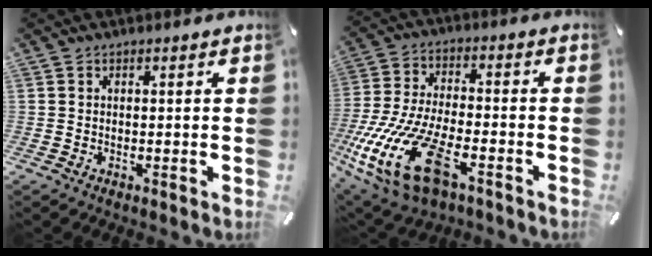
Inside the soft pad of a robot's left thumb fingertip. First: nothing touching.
{"total": 19.1, "force": [-9.1, 8.5, 14.5], "torque": [-0.306, 0.027, -0.150]}